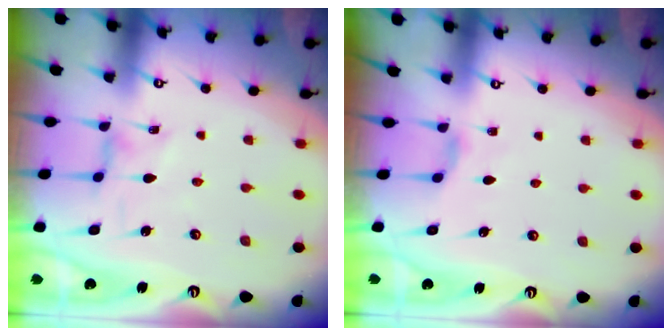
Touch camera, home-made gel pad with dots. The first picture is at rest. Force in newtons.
{"total": 4.0, "press": 4.0, "slide": 0.6}